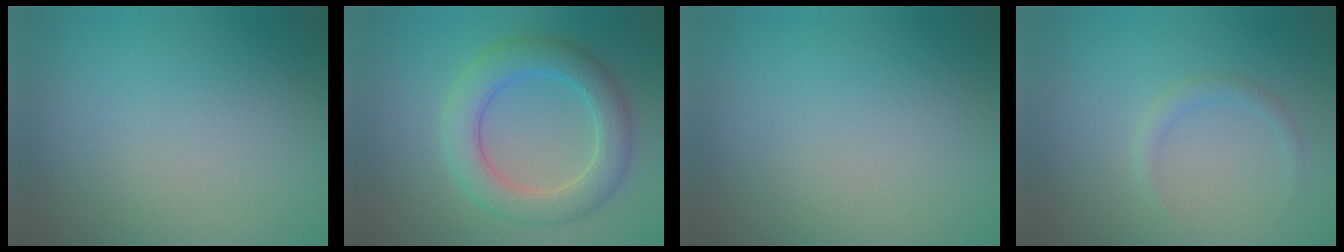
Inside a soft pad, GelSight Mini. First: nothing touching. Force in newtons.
{"total": 5.3, "press": 5.3, "slide": 0.1}
{"total": 0.0}
{"total": 1.0, "press": 1.0, "slide": 0.0}